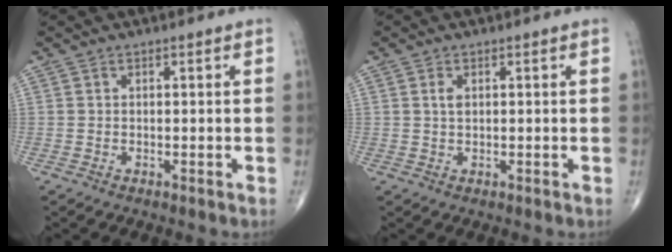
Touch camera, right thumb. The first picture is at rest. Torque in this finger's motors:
{"motor_torque": [-0.49, -0.16, 0.25, 0.07, 0.02]}